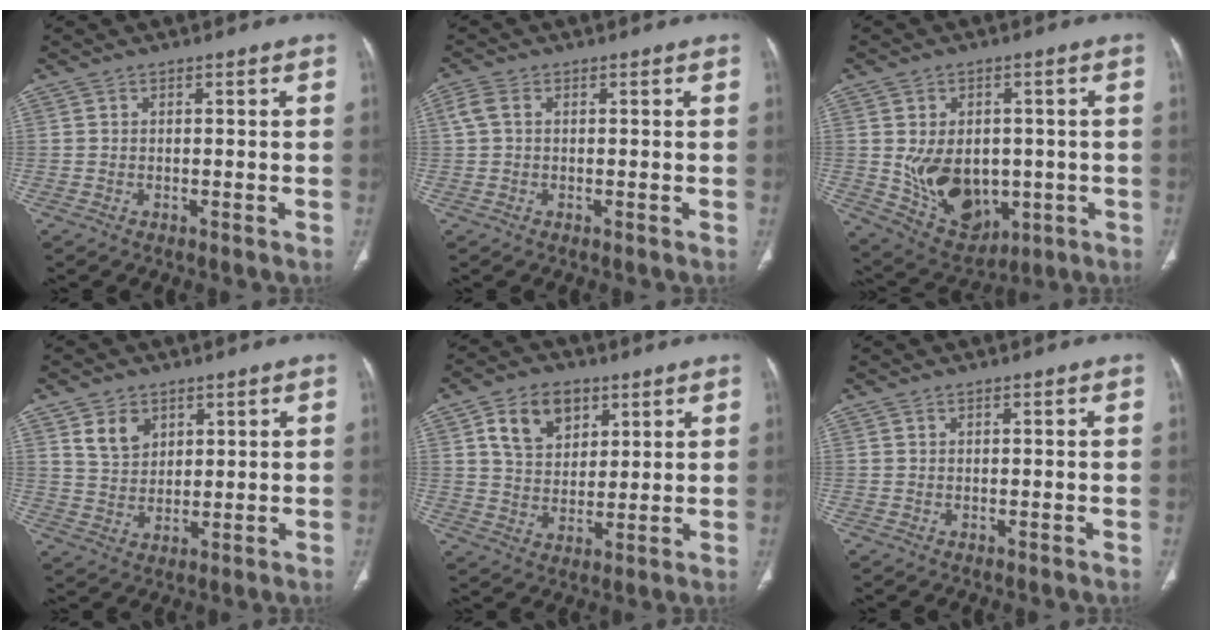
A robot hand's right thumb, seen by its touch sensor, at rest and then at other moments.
{"total": 2.5, "force": [0.3, 1.6, 1.9], "torque": [-0.052, 0.008, 0.003]}
{"total": 13.7, "force": [-1.3, 9.8, 9.5], "torque": [-0.120, -0.002, 0.012]}
{"total": 6.3, "force": [3.3, 4.5, 2.9], "torque": [-0.033, -0.021, 0.069]}
{"total": 10.6, "force": [4.9, 7.3, 5.9], "torque": [-0.073, -0.017, 0.091]}
{"total": 0.0}